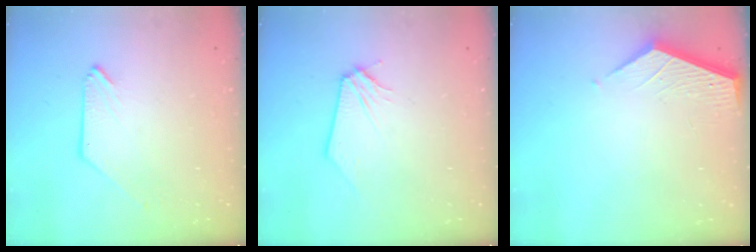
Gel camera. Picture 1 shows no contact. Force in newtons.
{"total": 0.0}
{"total": 3.8, "press": 3.8, "slide": 0.4}